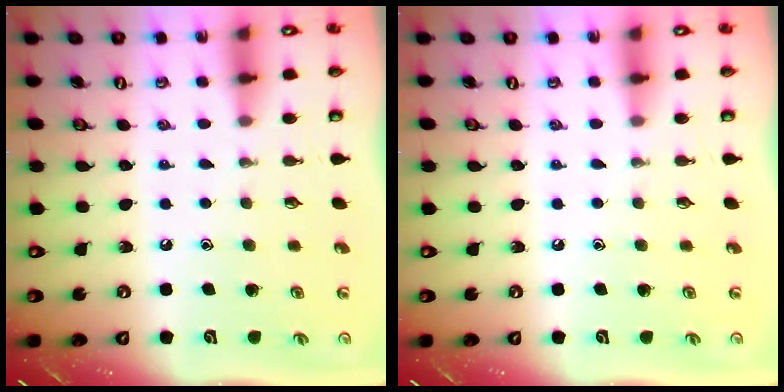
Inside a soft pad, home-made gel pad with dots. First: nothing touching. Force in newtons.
{"total": 0.0}